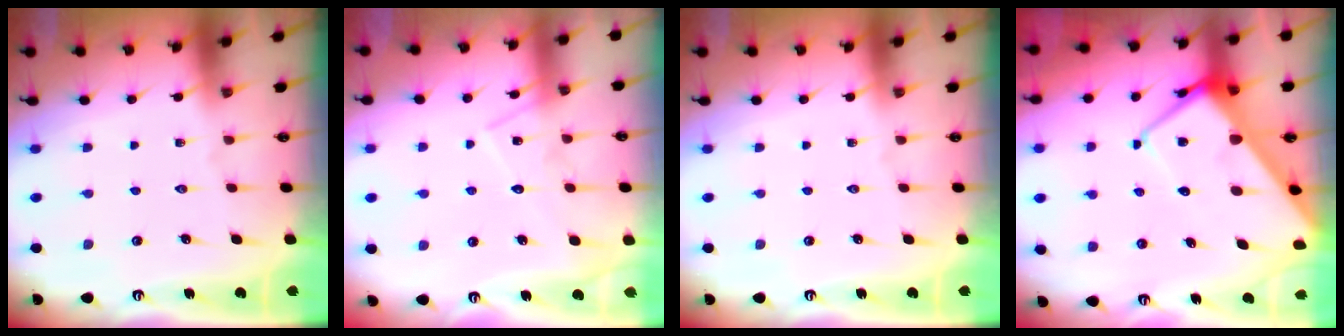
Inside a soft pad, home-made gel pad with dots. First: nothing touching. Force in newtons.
{"total": 11.1, "press": 11.1, "slide": 0.6}
{"total": 0.0}
{"total": 10.2, "press": 10.2, "slide": 0.9}